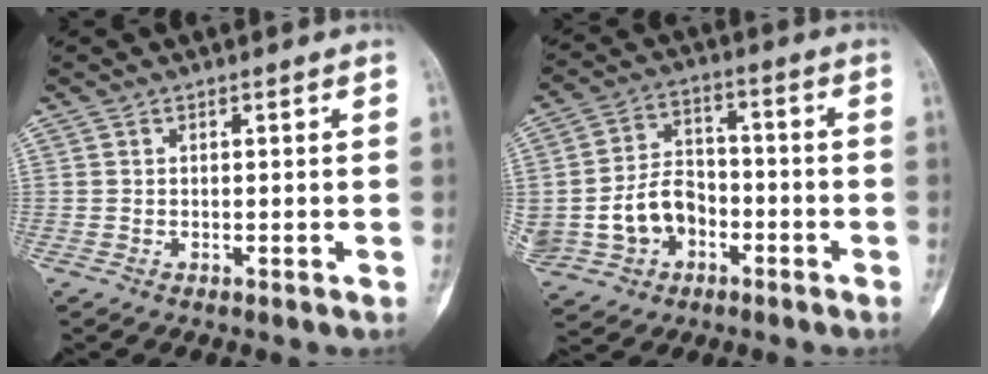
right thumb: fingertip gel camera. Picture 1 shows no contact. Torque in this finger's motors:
{"motor_torque": [0.16, 0.16, 0.87, -0.22, 0.05]}